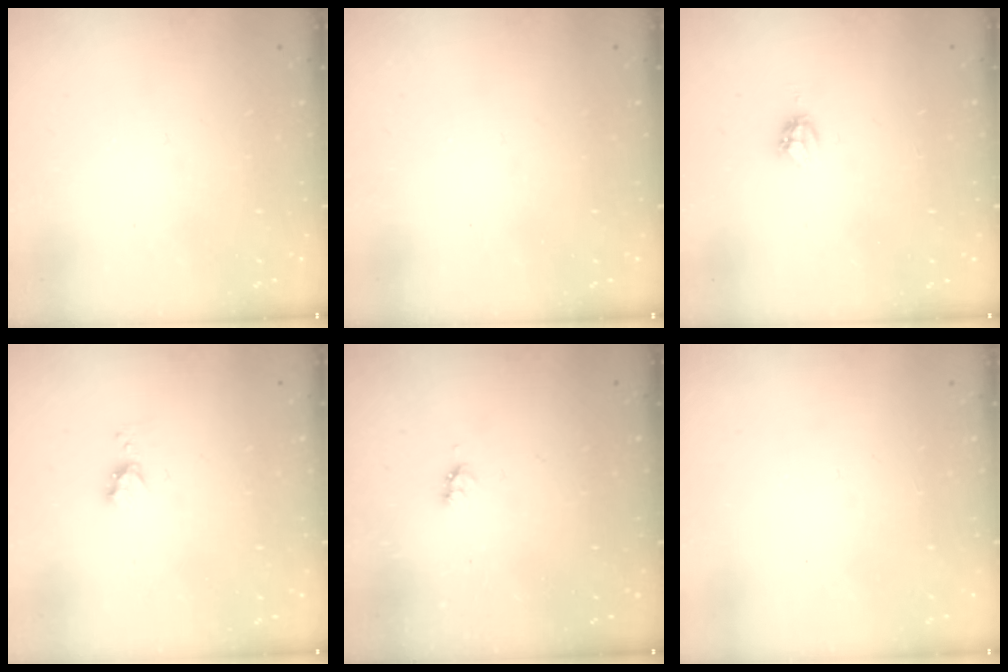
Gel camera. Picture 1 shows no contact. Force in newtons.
{"total": 0.0}
{"total": 4.1, "press": 4.0, "slide": 0.5}
{"total": 3.8, "press": 3.8, "slide": 0.4}
{"total": 2.8, "press": 2.8, "slide": 0.4}
{"total": 0.0}